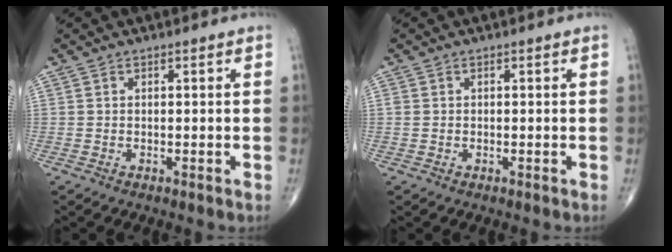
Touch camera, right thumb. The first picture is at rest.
{"total": 0.8, "force": [0.1, 0.6, 0.4], "torque": [-0.009, 0.002, 0.002]}